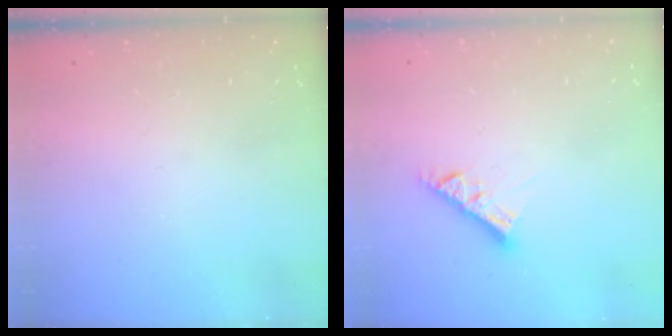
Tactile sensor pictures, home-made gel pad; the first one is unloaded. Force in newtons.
{"total": 7.7, "press": 7.7, "slide": 0.3}